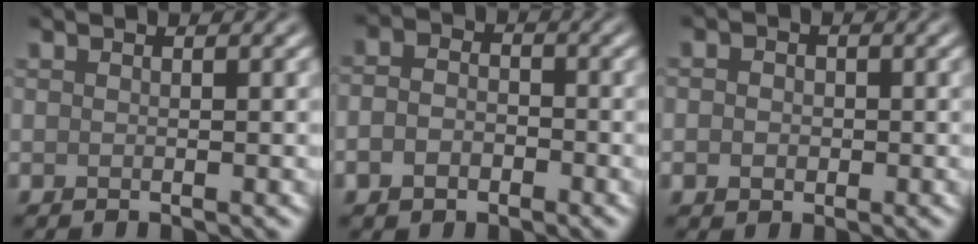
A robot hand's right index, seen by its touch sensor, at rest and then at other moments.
{"total": 3.1, "force": [-1.1, 2.3, 1.7], "torque": [-0.029, -0.001, -0.028]}
{"total": 2.2, "force": [0.1, 1.9, 1.1], "torque": [-0.004, 0.008, -0.013]}